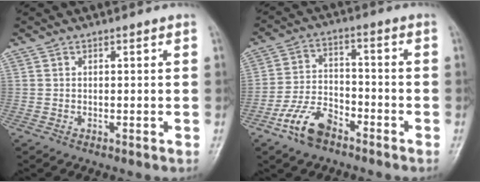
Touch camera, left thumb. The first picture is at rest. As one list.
[{"total": 8.8, "force": [-5.6, 4.6, 4.9], "torque": [-0.092, 0.028, -0.111]}]